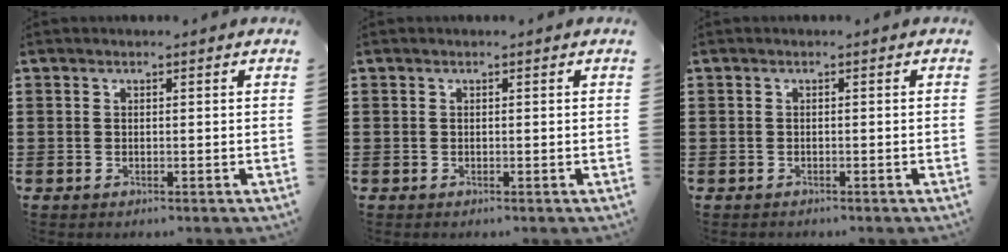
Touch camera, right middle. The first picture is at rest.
{"total": 0.0}
{"total": 0.6, "force": [-0.6, 0.3, -0.1], "torque": [0.001, 0.004, -0.013]}